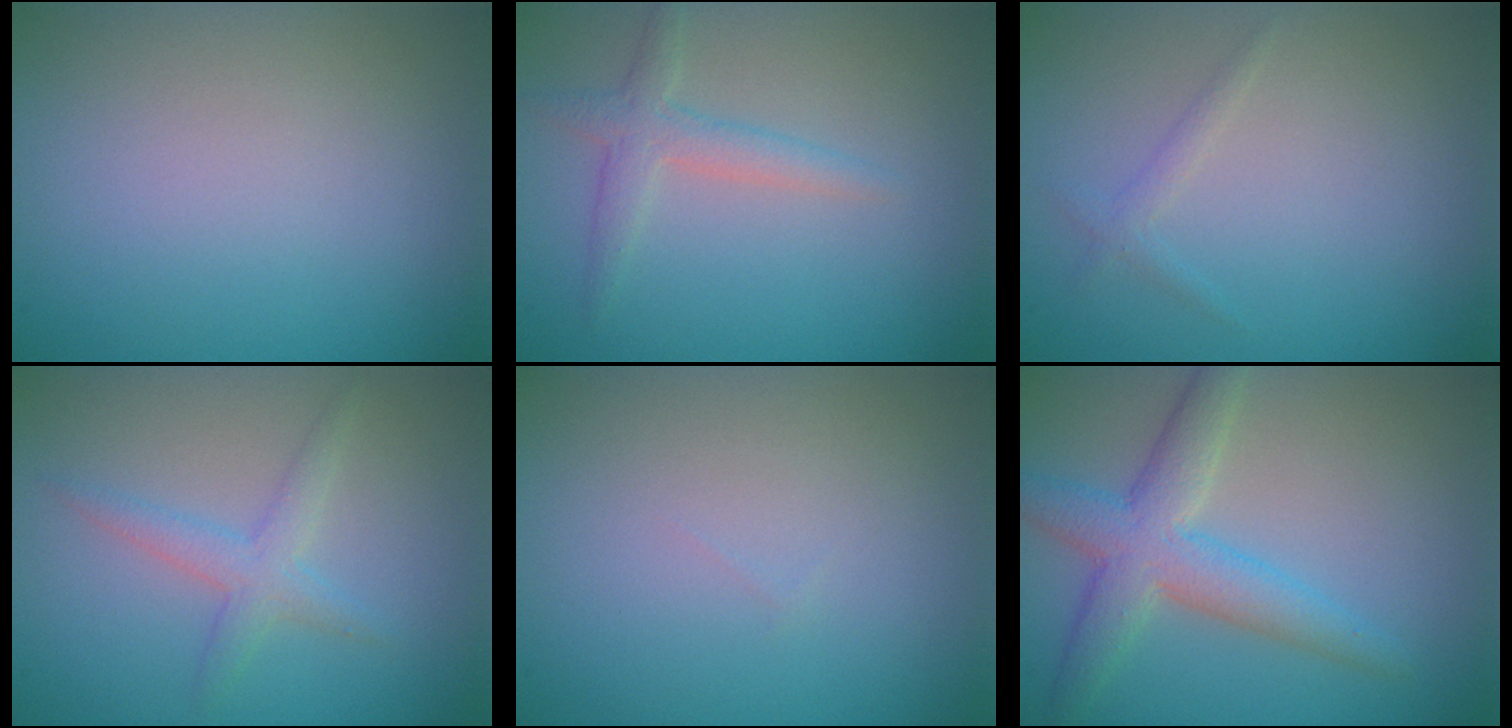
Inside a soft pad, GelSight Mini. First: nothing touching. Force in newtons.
{"total": 2.2, "press": 2.2, "slide": 0.1}
{"total": 0.9, "press": 0.9, "slide": 0.1}
{"total": 2.2, "press": 2.2, "slide": 0.1}
{"total": 0.0}
{"total": 4.7, "press": 4.7, "slide": 0.1}